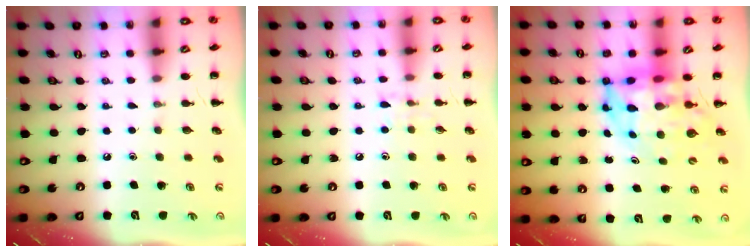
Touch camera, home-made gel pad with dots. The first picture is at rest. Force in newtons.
{"total": 5.5, "press": 5.2, "slide": 1.5}
{"total": 7.2, "press": 6.9, "slide": 2.0}